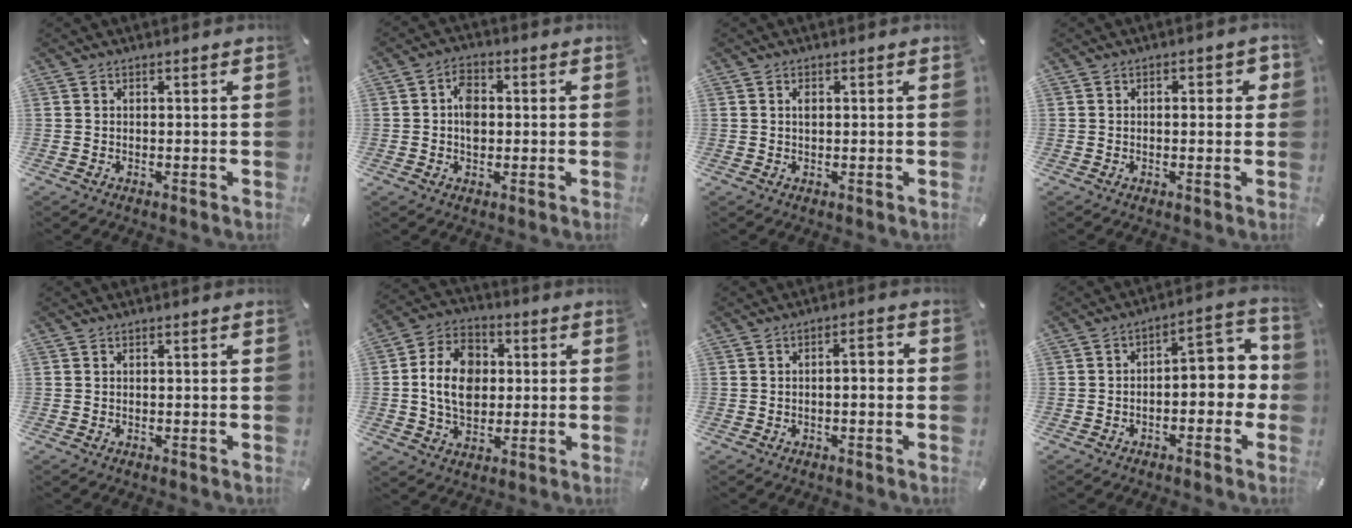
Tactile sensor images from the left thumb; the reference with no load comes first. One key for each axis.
{"total": 5.5, "fx": 0.2, "fy": 4.0, "fz": 3.7, "tx": -0.046, "ty": 0.001, "tz": -0.001}
{"total": 1.3, "fx": 0.3, "fy": 0.6, "fz": 1.1, "tx": -0.023, "ty": 0.003, "tz": 0.005}
{"total": 2.6, "fx": -0.1, "fy": 1.3, "fz": 2.3, "tx": -0.026, "ty": 0.003, "tz": -0.008}
{"total": 0.0}
{"total": 12.1, "fx": 0.3, "fy": 9.5, "fz": 7.4, "tx": -0.149, "ty": 0.014, "tz": 0.004}
{"total": 3.4, "fx": -0.8, "fy": 1.3, "fz": 3.0, "tx": -0.054, "ty": 0.013, "tz": -0.019}
{"total": 7.0, "fx": -1.0, "fy": 4.1, "fz": 5.6, "tx": -0.067, "ty": -0.010, "tz": -0.024}